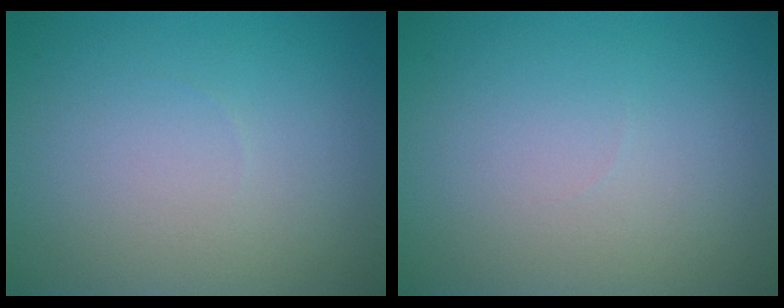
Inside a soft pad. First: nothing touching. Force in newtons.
{"total": 0.0}